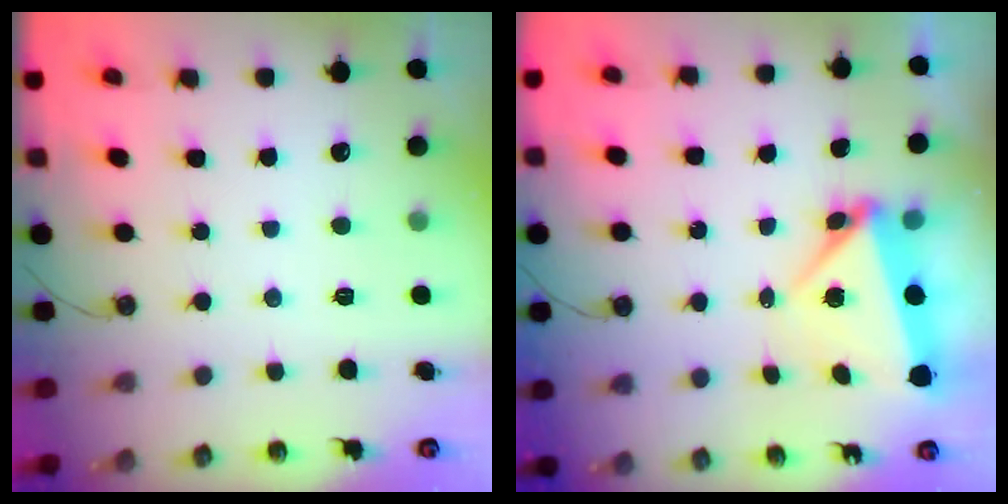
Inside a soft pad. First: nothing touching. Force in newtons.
{"total": 5.6, "press": 5.6, "slide": 0.2}